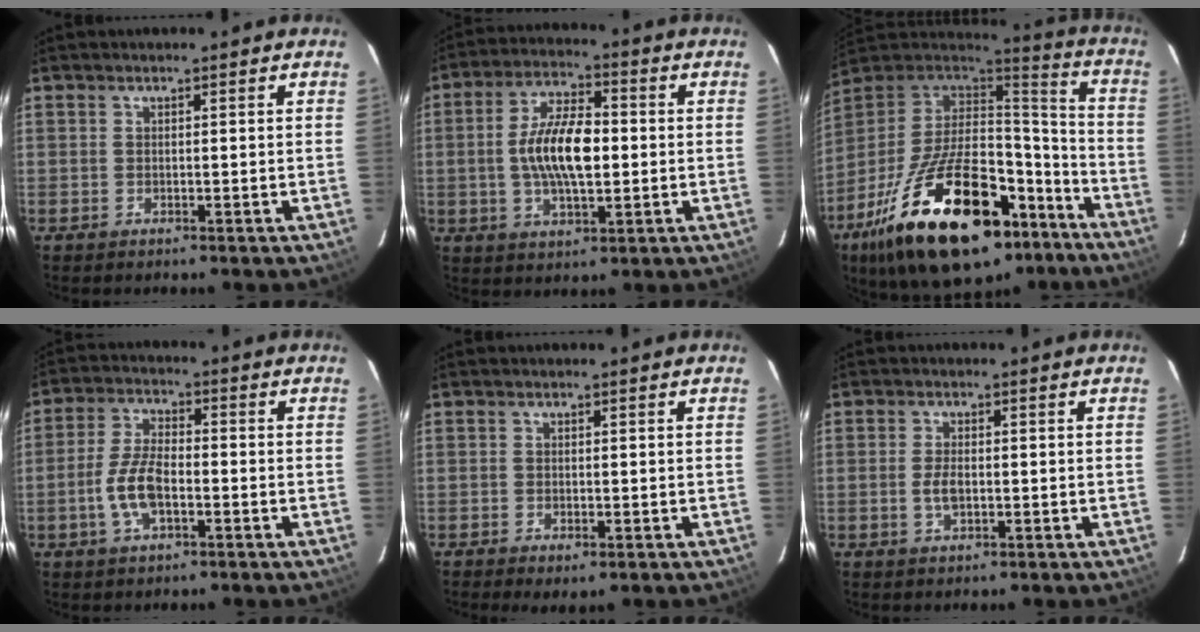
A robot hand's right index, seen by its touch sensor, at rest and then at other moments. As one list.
[{"total": 12.0, "force": [-0.4, 5.2, 10.8], "torque": [-0.209, 0.008, -0.008]}, {"total": 32.6, "force": [-18.8, 14.9, 22.1], "torque": [-0.390, -0.010, -0.274]}, {"total": 8.0, "force": [-2.6, 3.5, 6.7], "torque": [-0.143, 0.005, -0.049]}, {"total": 2.1, "force": [-1.0, 0.9, 1.6], "torque": [-0.029, -0.008, -0.012]}, {"total": 3.1, "force": [-0.6, 1.6, 2.5], "torque": [-0.051, -0.001, -0.010]}]